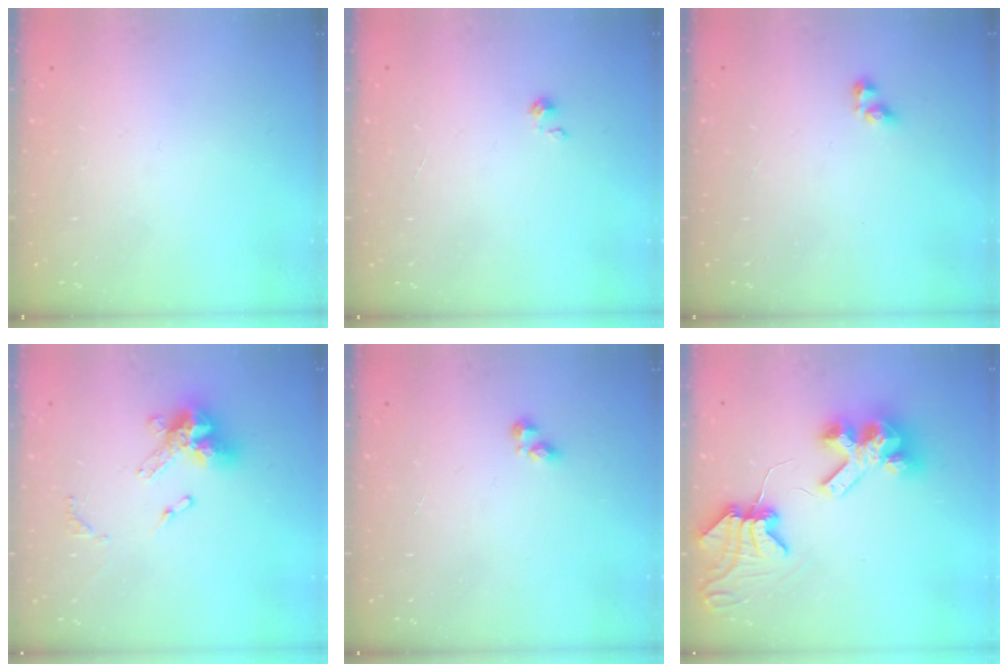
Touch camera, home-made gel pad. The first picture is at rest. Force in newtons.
{"total": 0.0}
{"total": 2.5, "press": 2.5, "slide": 0.1}
{"total": 12.1, "press": 12.0, "slide": 1.1}
{"total": 2.4, "press": 2.4, "slide": 0.3}
{"total": 10.2, "press": 10.1, "slide": 1.4}